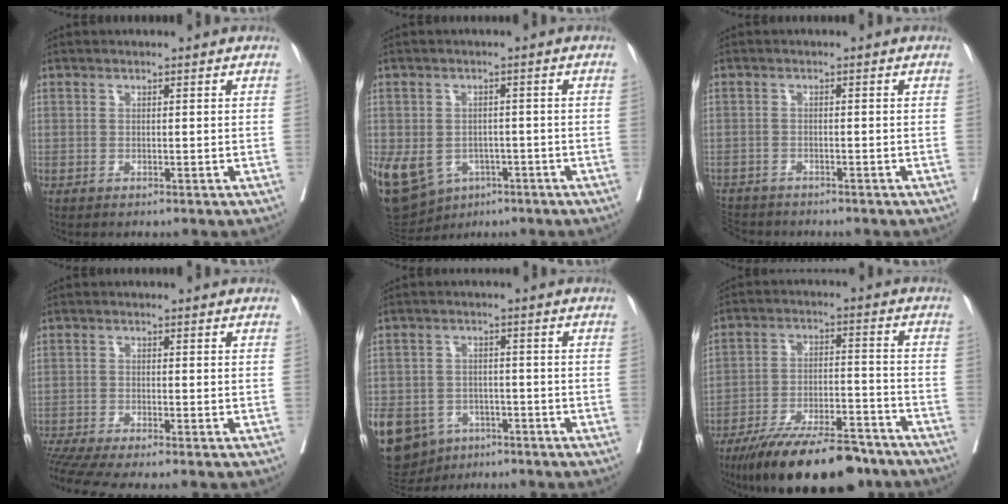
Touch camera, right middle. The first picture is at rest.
{"total": 19.1, "force": [-7.6, 15.3, 8.7], "torque": [-0.251, -0.007, -0.097]}
{"total": 5.7, "force": [-5.2, 2.1, 0.9], "torque": [-0.016, -0.010, -0.086]}
{"total": 7.5, "force": [-6.4, -0.3, 3.9], "torque": [-0.067, -0.010, -0.110]}
{"total": 17.4, "force": [-8.3, 13.7, 6.9], "torque": [-0.195, 0.002, -0.112]}
{"total": 18.4, "force": [-14.9, 4.5, 9.9], "torque": [-0.133, 0.002, -0.239]}